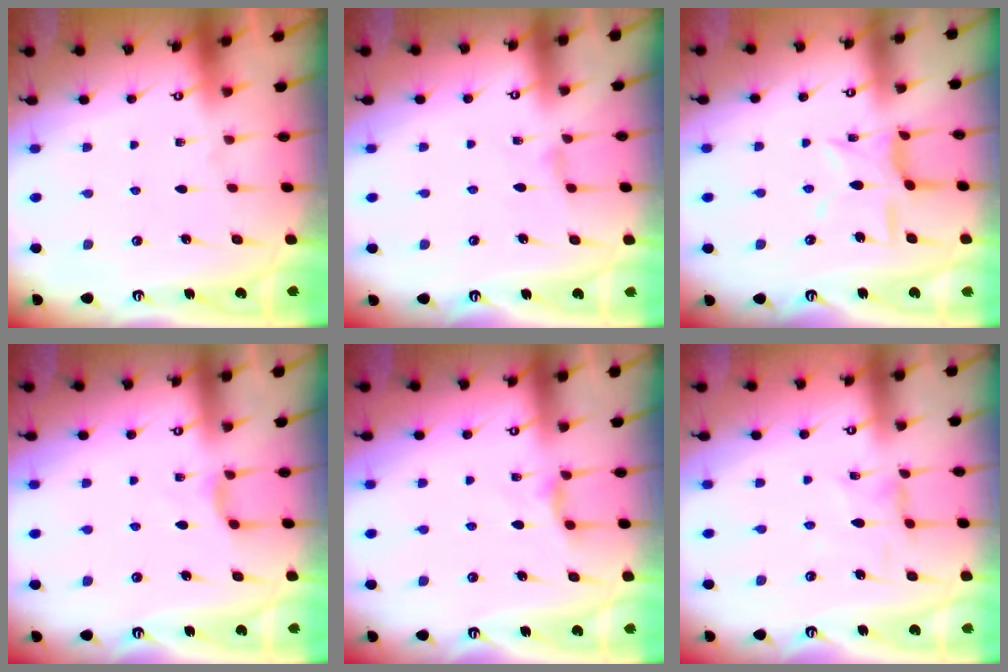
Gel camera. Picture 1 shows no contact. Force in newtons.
{"total": 1.5, "press": 1.5, "slide": 0.4}
{"total": 9.2, "press": 9.2, "slide": 0.7}
{"total": 3.0, "press": 3.0, "slide": 0.5}
{"total": 3.5, "press": 3.4, "slide": 0.6}
{"total": 1.7, "press": 1.6, "slide": 0.3}